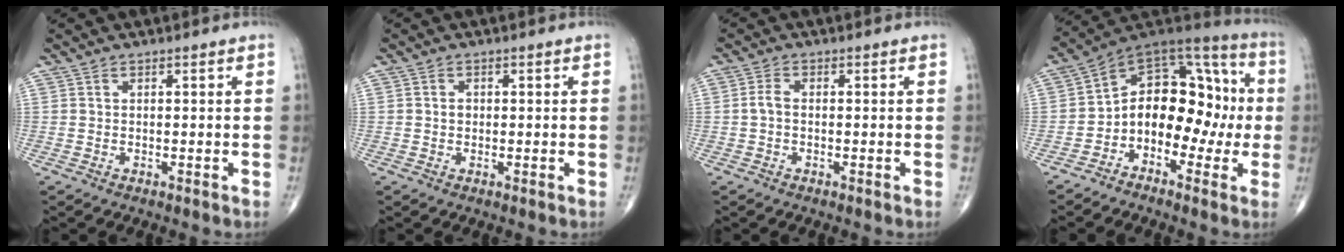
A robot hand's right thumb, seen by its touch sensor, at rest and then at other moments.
{"total": 1.1, "force": [0.0, 0.9, 0.6], "torque": [-0.006, 0.003, 0.000]}
{"total": 2.0, "force": [-0.2, 1.2, 1.6], "torque": [-0.029, 0.005, -0.009]}
{"total": 16.3, "force": [-2.2, 11.2, 11.7], "torque": [-0.117, 0.068, -0.046]}